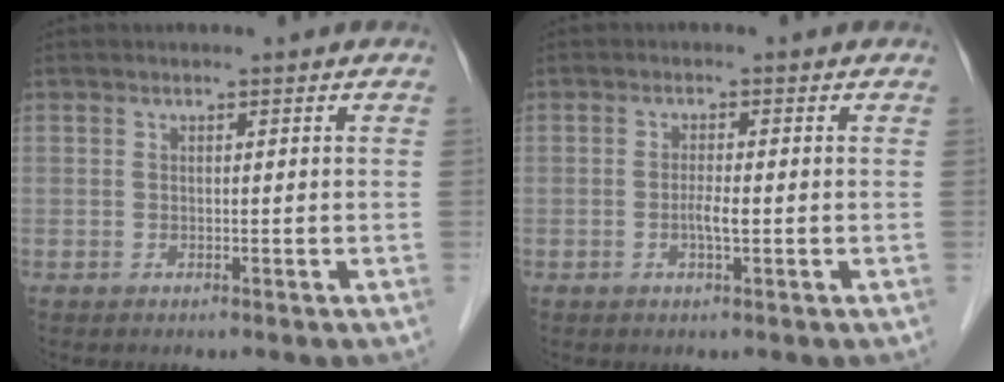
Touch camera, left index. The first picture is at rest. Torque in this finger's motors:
{"motor_torque": [0.41, 0.31, 0.06, 0.02]}